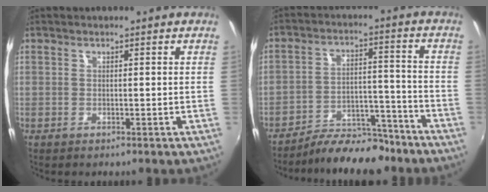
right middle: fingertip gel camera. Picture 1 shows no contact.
{"total": 12.3, "force": [-10.8, 4.1, 4.3], "torque": [-0.081, 0.018, -0.155]}